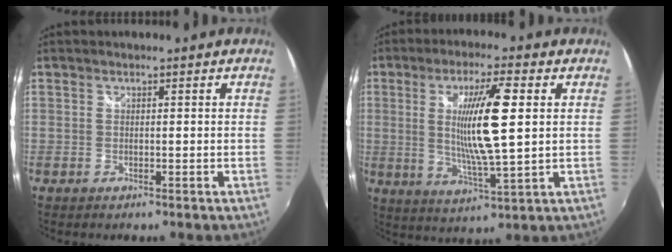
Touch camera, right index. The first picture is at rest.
{"total": 12.1, "force": [2.0, 0.8, 11.9], "torque": [-0.214, -0.010, 0.038]}